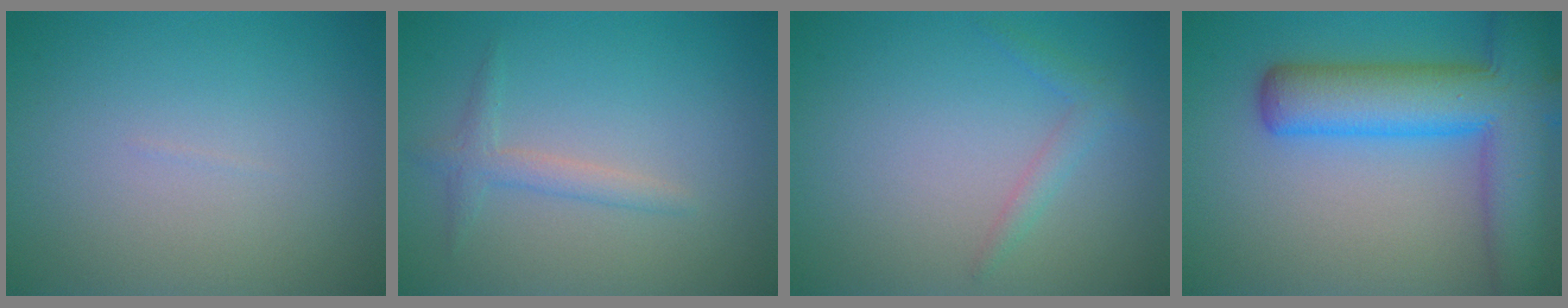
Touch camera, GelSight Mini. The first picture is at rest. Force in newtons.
{"total": 1.7, "press": 1.7, "slide": 0.1}
{"total": 0.7, "press": 0.7, "slide": 0.0}
{"total": 10.2, "press": 10.2, "slide": 0.6}